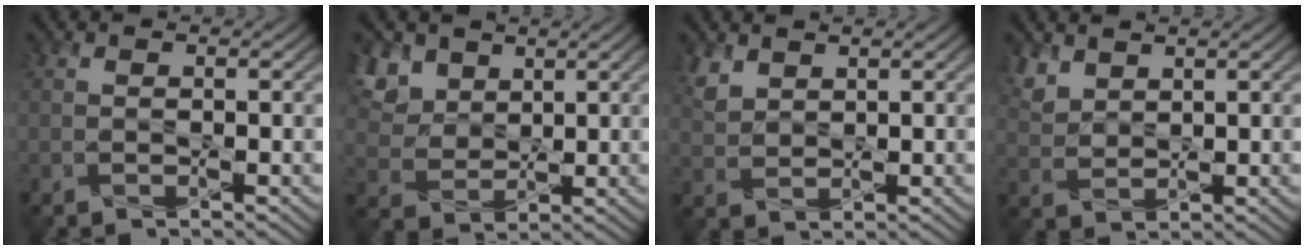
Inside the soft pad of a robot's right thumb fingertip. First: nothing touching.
{"total": 8.5, "force": [4.6, 5.7, 4.4], "torque": [-0.159, 0.004, 0.098]}
{"total": 3.0, "force": [2.1, 1.7, 1.3], "torque": [-0.038, -0.001, 0.051]}
{"total": 3.6, "force": [2.6, 2.0, 1.5], "torque": [-0.046, -0.001, 0.060]}